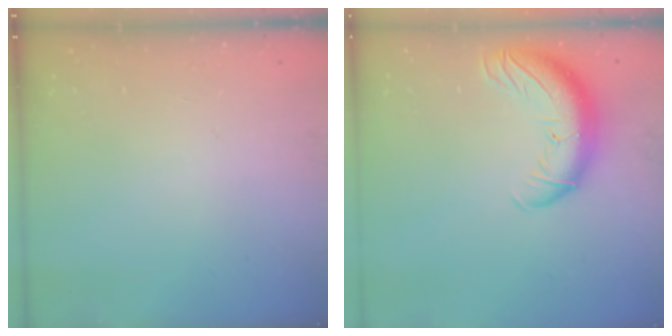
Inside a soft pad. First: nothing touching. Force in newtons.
{"total": 14.6, "press": 14.1, "slide": 3.6}